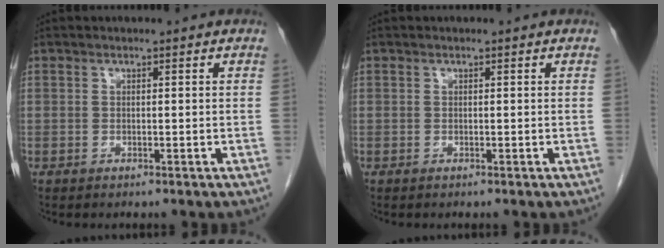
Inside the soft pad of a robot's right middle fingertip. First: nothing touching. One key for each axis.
{"total": 0.0}